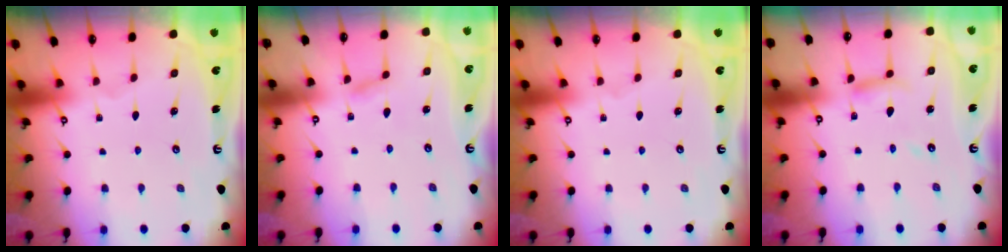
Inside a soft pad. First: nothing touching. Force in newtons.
{"total": 3.7, "press": 3.7, "slide": 0.3}
{"total": 0.0}
{"total": 7.7, "press": 7.7, "slide": 0.6}